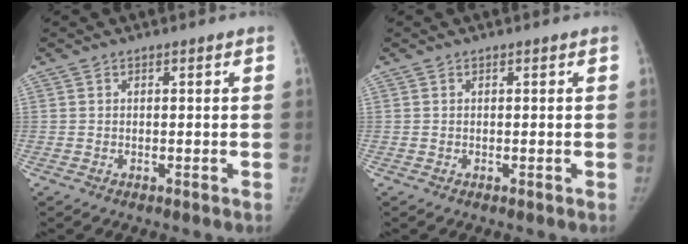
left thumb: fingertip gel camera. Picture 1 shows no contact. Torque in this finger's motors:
{"motor_torque": [0.03, 0.03, 0.10, -0.38, 0.00]}